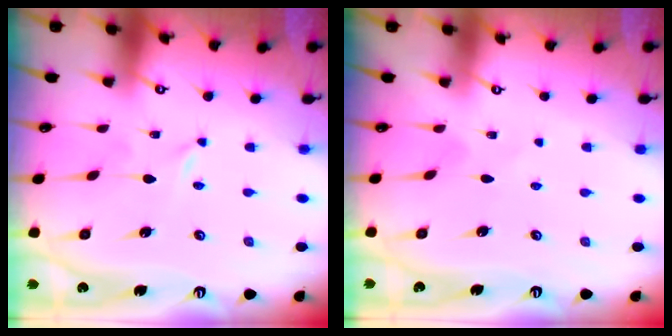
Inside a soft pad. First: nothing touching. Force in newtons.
{"total": 0.9, "press": 0.8, "slide": 0.1}